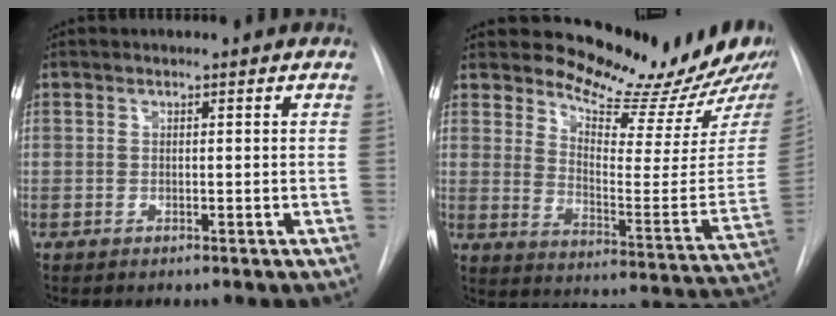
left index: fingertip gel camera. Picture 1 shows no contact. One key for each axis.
{"total": 18.5, "fx": 16.6, "fy": 4.5, "fz": 6.9, "tx": -0.086, "ty": -0.089, "tz": 0.211}